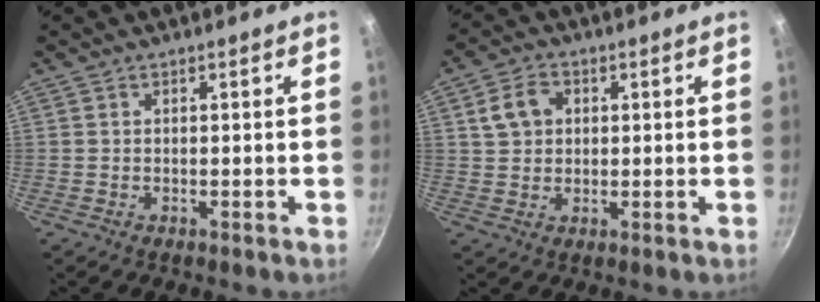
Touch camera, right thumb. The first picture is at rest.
{"total": 6.2, "force": [1.6, 4.9, 3.4], "torque": [-0.043, 0.007, 0.025]}